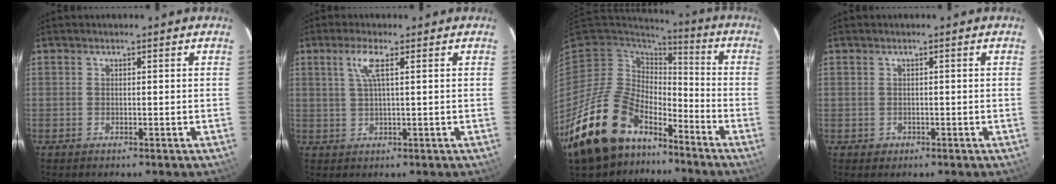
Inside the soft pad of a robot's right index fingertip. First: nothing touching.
{"total": 3.9, "force": [1.5, 0.1, 3.6], "torque": [-0.075, 0.002, 0.032]}
{"total": 21.9, "force": [-14.7, 12.2, 10.8], "torque": [-0.229, -0.011, -0.241]}
{"total": 1.4, "force": [-0.4, 1.3, 0.2], "torque": [-0.001, 0.002, 0.002]}